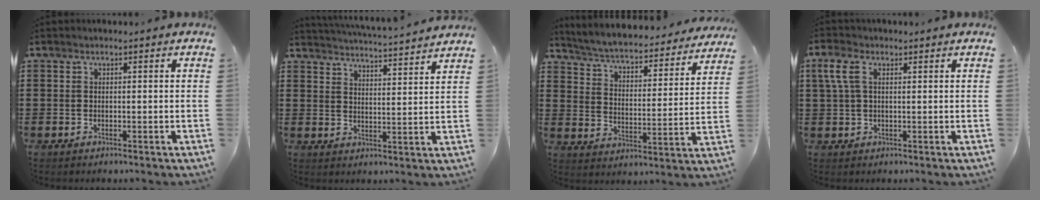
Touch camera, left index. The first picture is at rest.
{"total": 4.2, "force": [4.1, -0.9, 0.5], "torque": [-0.022, -0.039, 0.067]}
{"total": 4.4, "force": [4.2, -0.3, 1.1], "torque": [-0.044, -0.042, 0.065]}
{"total": 4.5, "force": [1.8, 2.0, 3.6], "torque": [-0.088, 0.005, 0.029]}